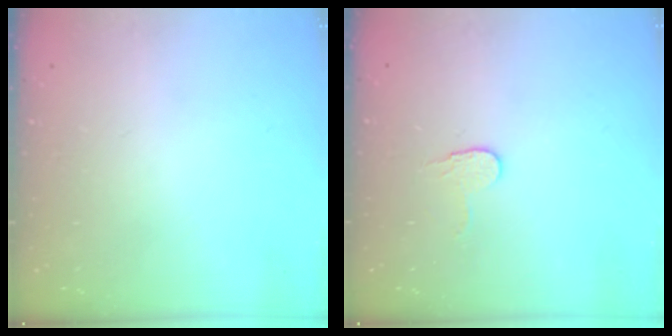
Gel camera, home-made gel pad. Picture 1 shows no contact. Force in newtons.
{"total": 3.8, "press": 3.8, "slide": 0.3}